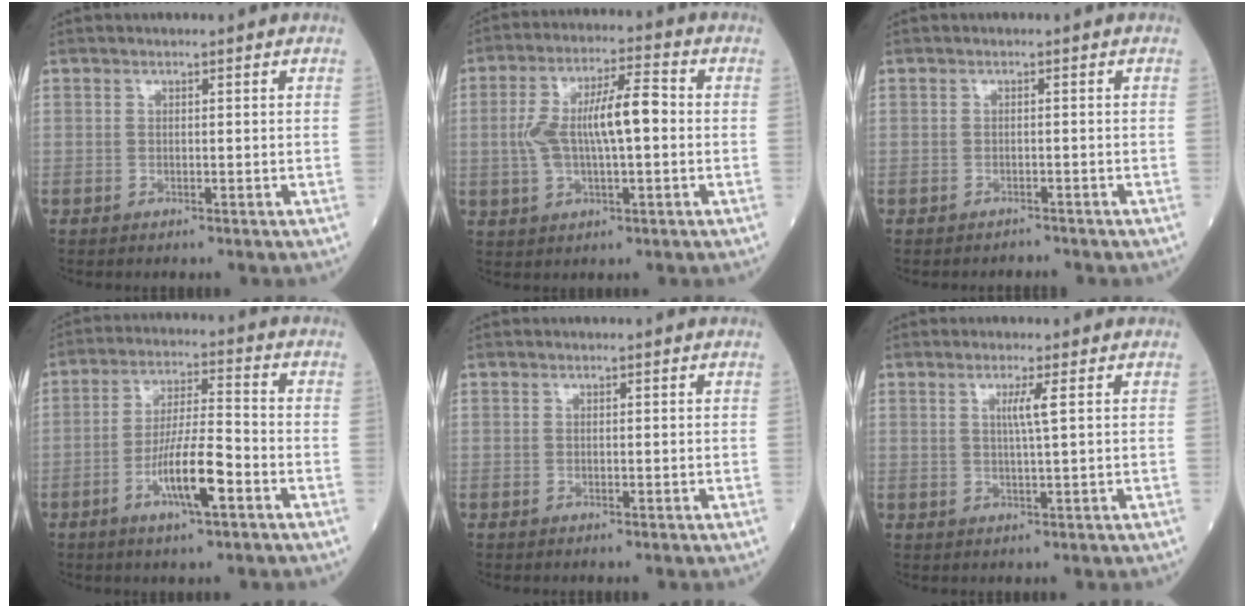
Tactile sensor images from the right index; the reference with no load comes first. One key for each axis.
{"total": 10.6, "fx": 0.1, "fy": 2.9, "fz": 10.2, "tx": -0.201, "ty": 0.024, "tz": 0.003}
{"total": 1.2, "fx": -1.1, "fy": 0.2, "fz": -0.3, "tx": 0.004, "ty": -0.003, "tz": -0.016}
{"total": 9.4, "fx": -4.0, "fy": 1.1, "fz": 8.5, "tx": -0.157, "ty": -0.002, "tz": -0.071}
{"total": 0.0}
{"total": 2.6, "fx": 0.8, "fy": -0.6, "fz": 2.4, "tx": -0.048, "ty": -0.003, "tz": 0.014}